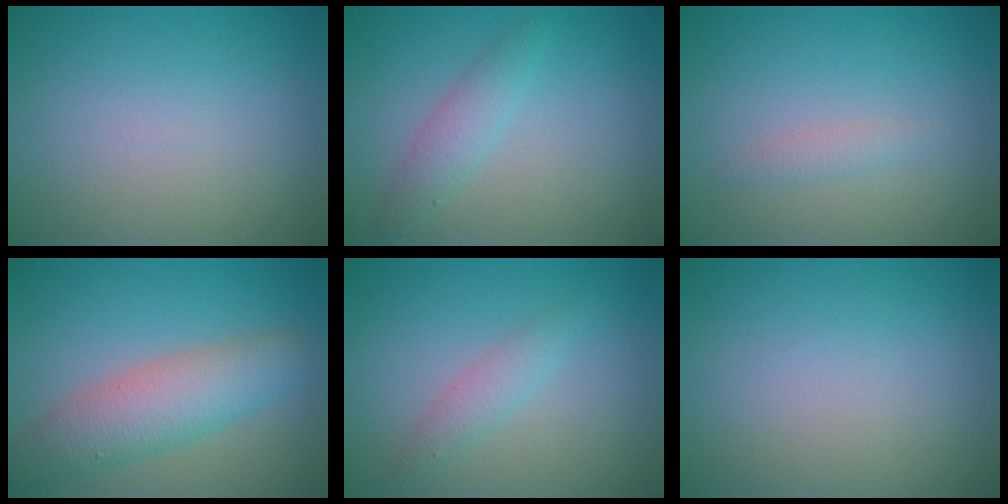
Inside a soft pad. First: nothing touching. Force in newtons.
{"total": 2.1, "press": 2.1, "slide": 0.1}
{"total": 1.0, "press": 1.0, "slide": 0.0}
{"total": 5.5, "press": 5.5, "slide": 0.2}
{"total": 1.7, "press": 1.7, "slide": 0.0}
{"total": 0.0}